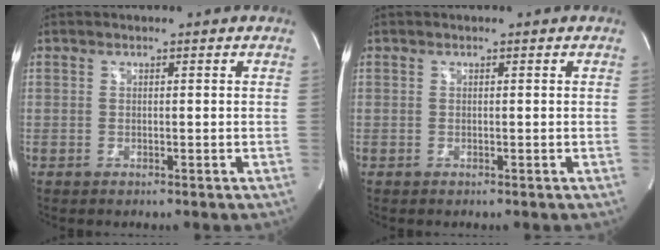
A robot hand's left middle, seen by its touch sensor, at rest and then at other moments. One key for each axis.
{"total": 0.0}